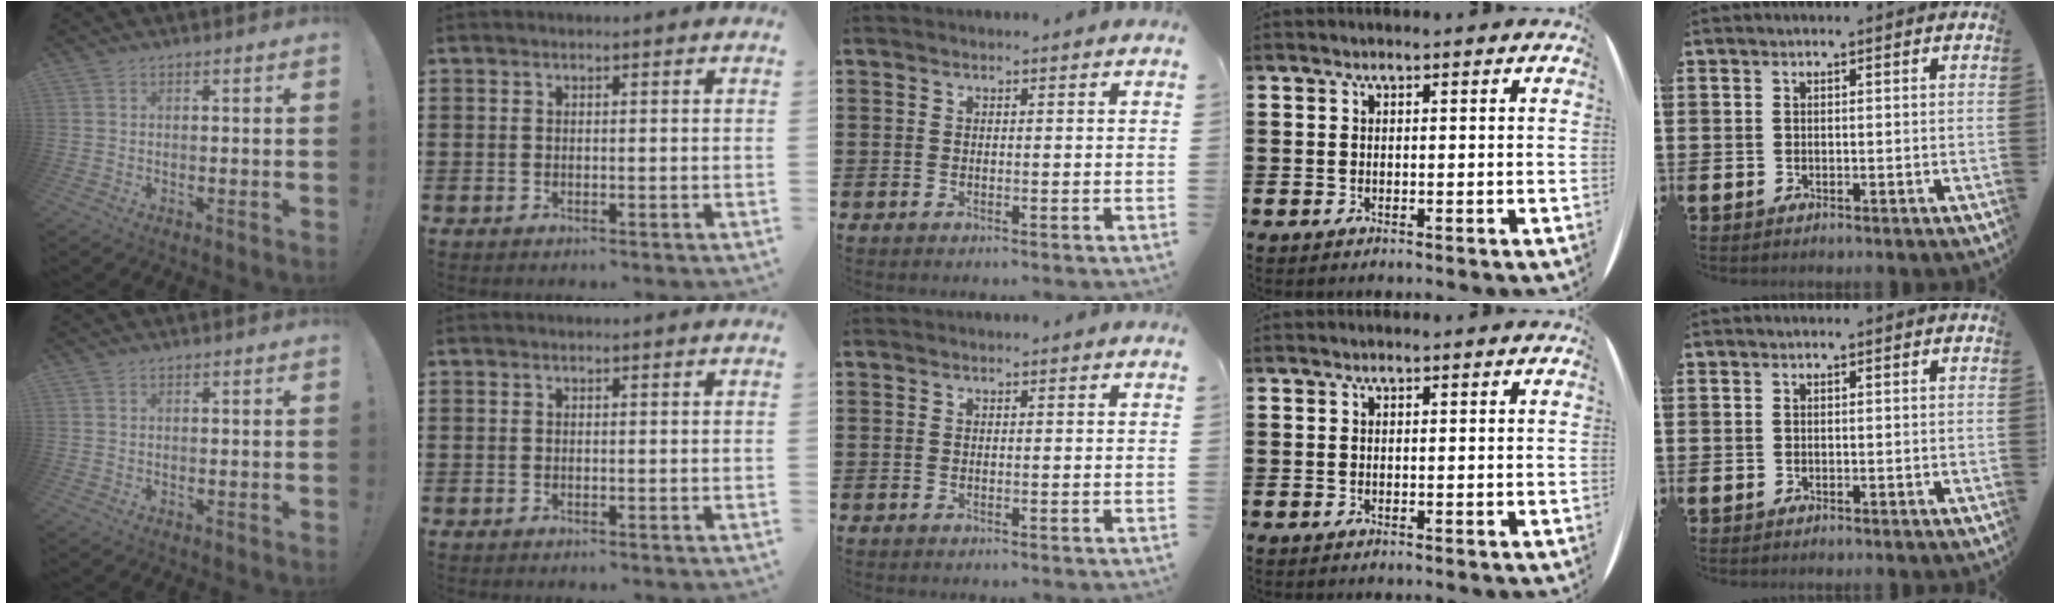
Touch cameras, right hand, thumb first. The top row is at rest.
{}